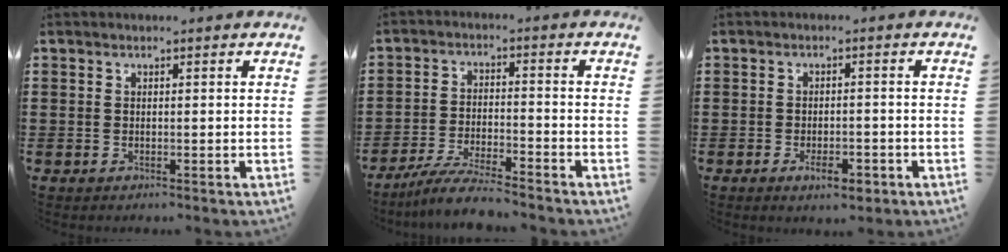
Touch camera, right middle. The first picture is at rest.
{"total": 6.1, "force": [-5.4, 0.2, 2.7], "torque": [-0.061, -0.011, -0.106]}
{"total": 3.4, "force": [-2.0, 1.3, 2.3], "torque": [-0.037, 0.003, -0.037]}